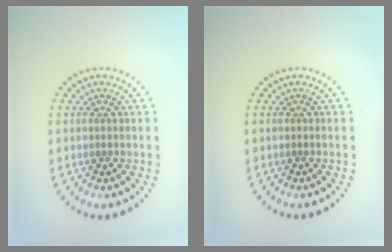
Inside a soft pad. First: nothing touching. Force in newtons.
{"total": 0.0}